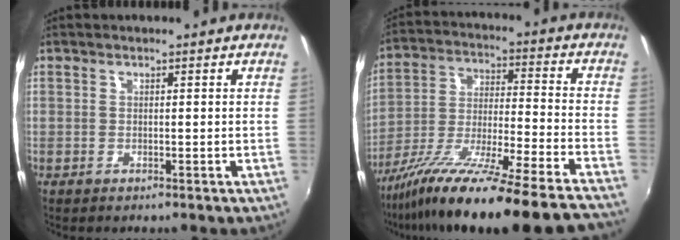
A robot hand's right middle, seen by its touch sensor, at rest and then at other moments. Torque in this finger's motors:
{"motor_torque": [1.38, -0.76, 0.43, 0.21]}